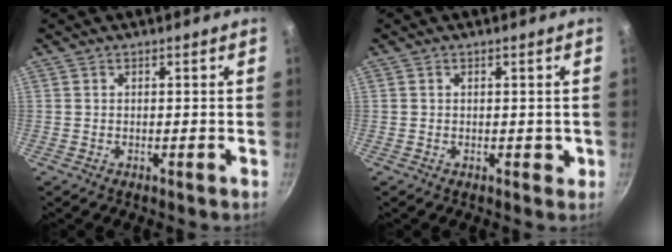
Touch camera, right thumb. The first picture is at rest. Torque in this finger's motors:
{"motor_torque": [0.40, 0.63, 0.01, -0.07, 0.00]}